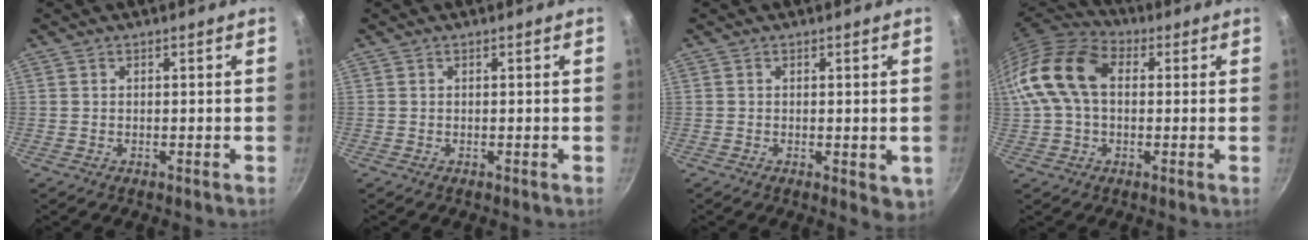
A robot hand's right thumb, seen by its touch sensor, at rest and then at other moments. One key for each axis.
{"total": 0.0}
{"total": 3.8, "fx": -0.6, "fy": 1.7, "fz": 3.3, "tx": -0.043, "ty": -0.012, "tz": -0.006}
{"total": 15.0, "fx": 2.0, "fy": 10.0, "fz": 11.0, "tx": -0.197, "ty": 0.030, "tz": 0.019}